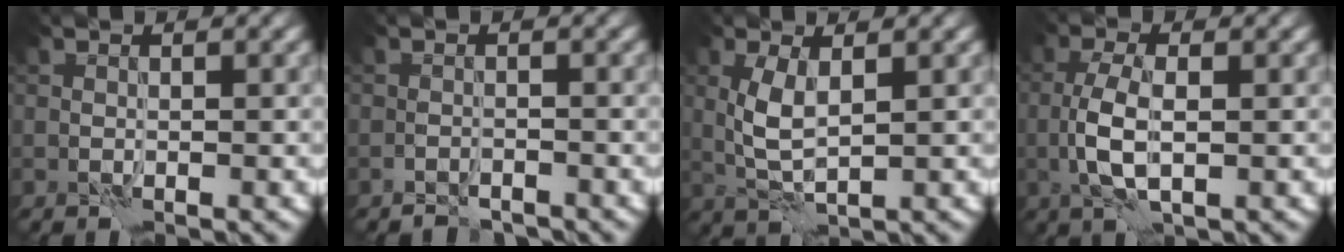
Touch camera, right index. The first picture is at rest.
{"total": 1.5, "force": [-1.5, 0.5, 0.1], "torque": [0.003, 0.003, -0.026]}
{"total": 3.2, "force": [0.9, 1.2, 2.8], "torque": [-0.066, -0.001, 0.020]}
{"total": 4.0, "force": [-0.6, 1.6, 3.6], "torque": [-0.081, 0.000, -0.015]}